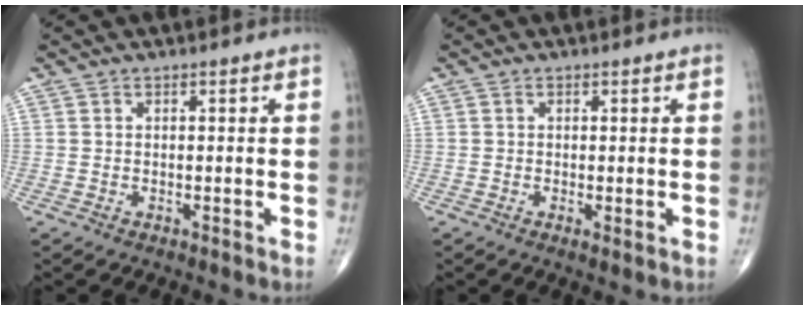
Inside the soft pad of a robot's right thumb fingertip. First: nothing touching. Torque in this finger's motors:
{"motor_torque": [-0.01, 0.03, -0.05, 0.00, -0.01]}